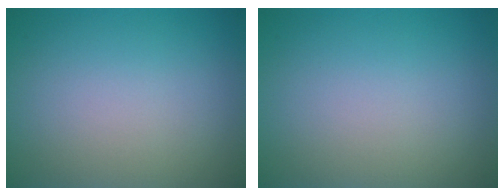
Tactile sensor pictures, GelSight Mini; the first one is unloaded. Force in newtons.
{"total": 0.0}